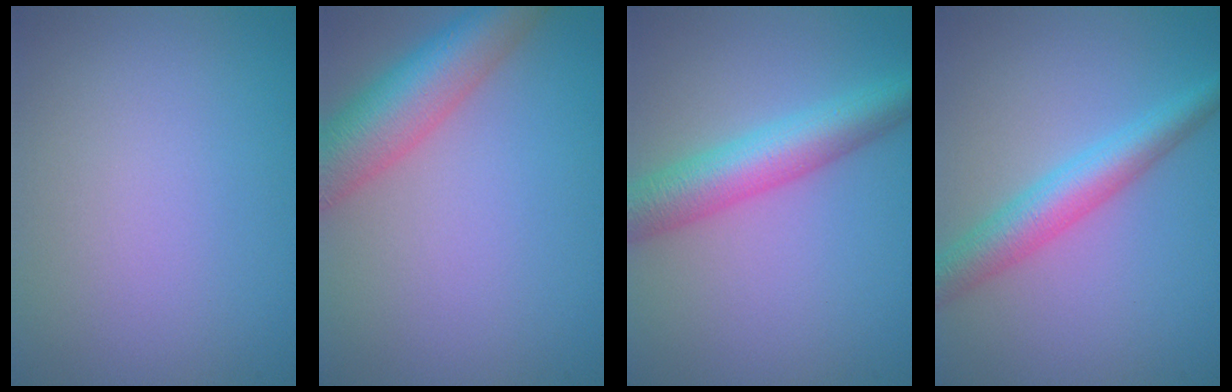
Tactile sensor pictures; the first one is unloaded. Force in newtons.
{"total": 7.2, "press": 7.2, "slide": 0.4}
{"total": 6.1, "press": 6.1, "slide": 0.1}
{"total": 4.5, "press": 4.5, "slide": 0.1}